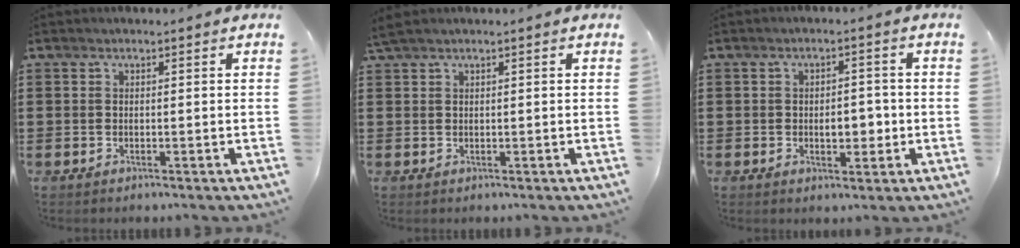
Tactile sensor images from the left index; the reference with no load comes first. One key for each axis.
{"total": 1.0, "fx": 0.8, "fy": 0.0, "fz": 0.7, "tx": -0.014, "ty": 0.000, "tz": 0.015}
{"total": 4.4, "fx": -0.7, "fy": 2.3, "fz": 3.7, "tx": -0.054, "ty": 0.000, "tz": -0.020}